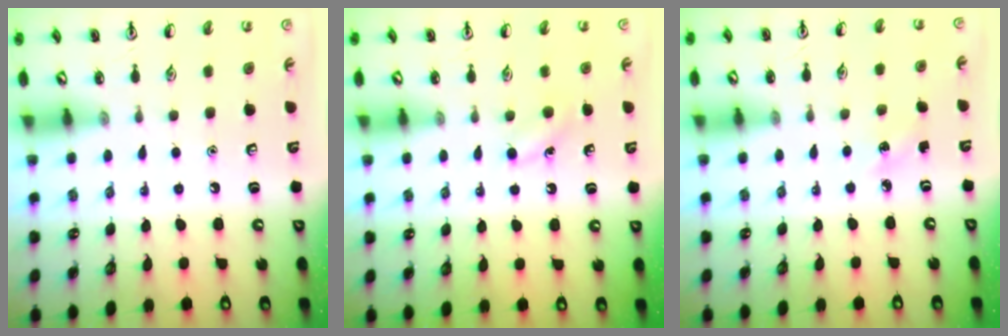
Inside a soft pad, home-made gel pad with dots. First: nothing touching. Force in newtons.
{"total": 3.8, "press": 3.6, "slide": 1.2}
{"total": 2.8, "press": 2.6, "slide": 1.0}